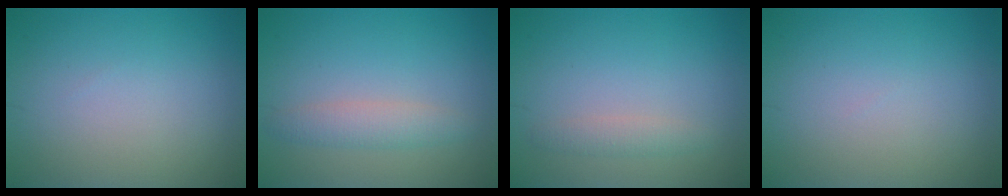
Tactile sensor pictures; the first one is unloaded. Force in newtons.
{"total": 2.2, "press": 2.2, "slide": 0.1}
{"total": 1.4, "press": 1.4, "slide": 0.0}
{"total": 0.0}